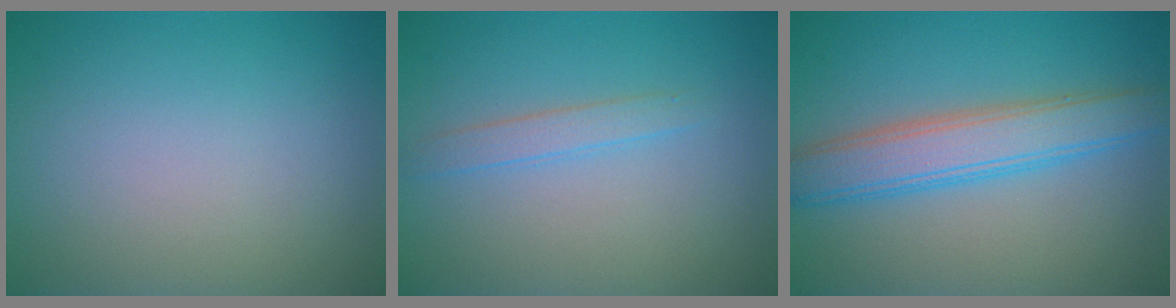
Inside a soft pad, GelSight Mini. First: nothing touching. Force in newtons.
{"total": 1.5, "press": 1.5, "slide": 0.0}
{"total": 5.1, "press": 5.1, "slide": 0.0}